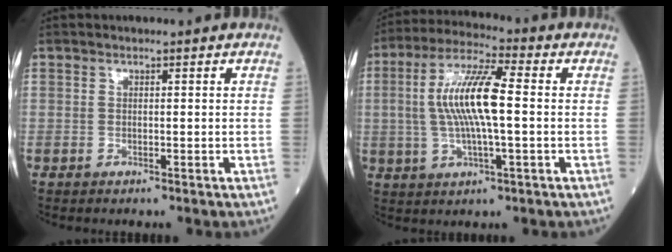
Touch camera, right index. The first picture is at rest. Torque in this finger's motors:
{"motor_torque": [0.50, -0.07, 0.35, 0.21]}